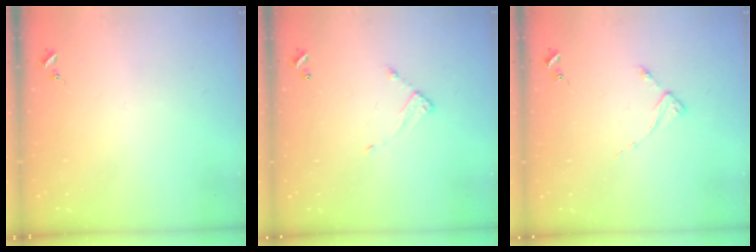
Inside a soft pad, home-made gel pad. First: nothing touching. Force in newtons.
{"total": 4.3, "press": 4.3, "slide": 0.2}
{"total": 2.9, "press": 2.8, "slide": 0.4}